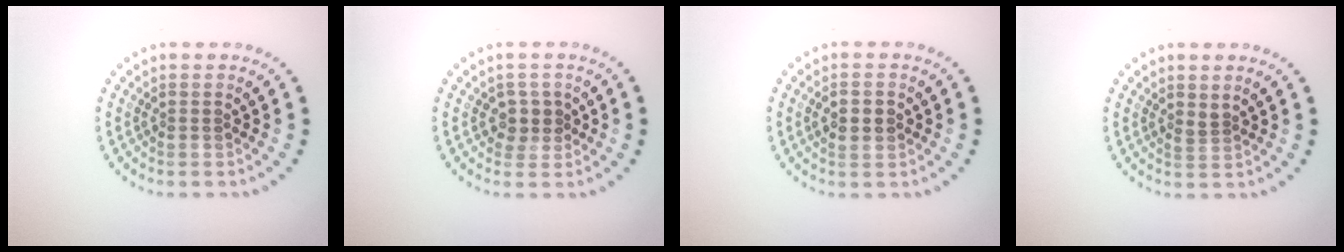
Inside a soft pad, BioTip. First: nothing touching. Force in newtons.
{"total": 1.7, "press": 1.5, "slide": 0.9}
{"total": 1.9, "press": 1.8, "slide": 0.2}
{"total": 0.8, "press": 0.4, "slide": 0.6}